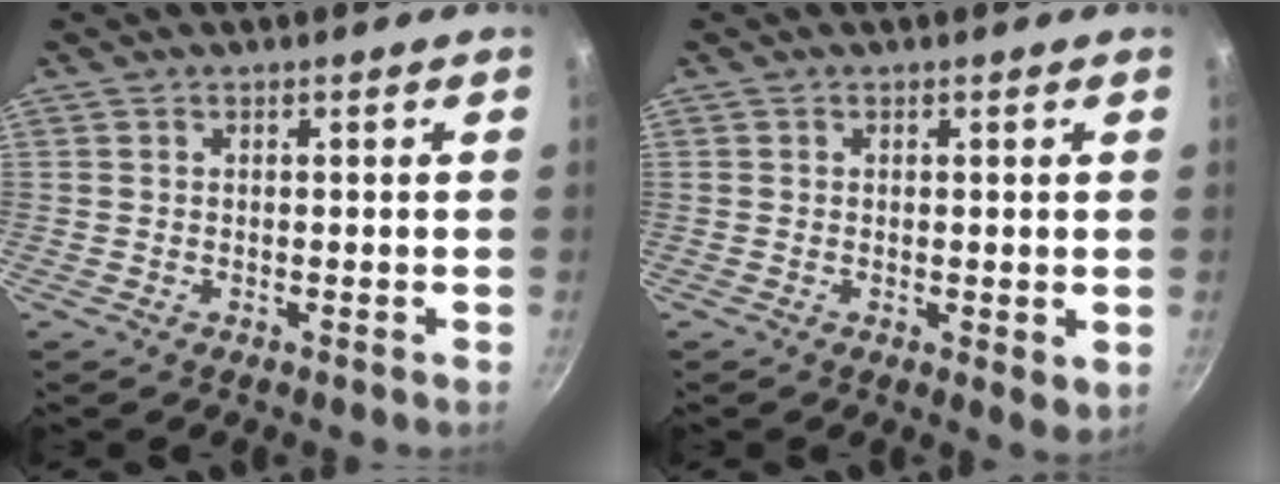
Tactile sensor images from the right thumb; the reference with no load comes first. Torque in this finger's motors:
{"motor_torque": [-0.70, -0.05, -0.28, -0.29, -0.07]}